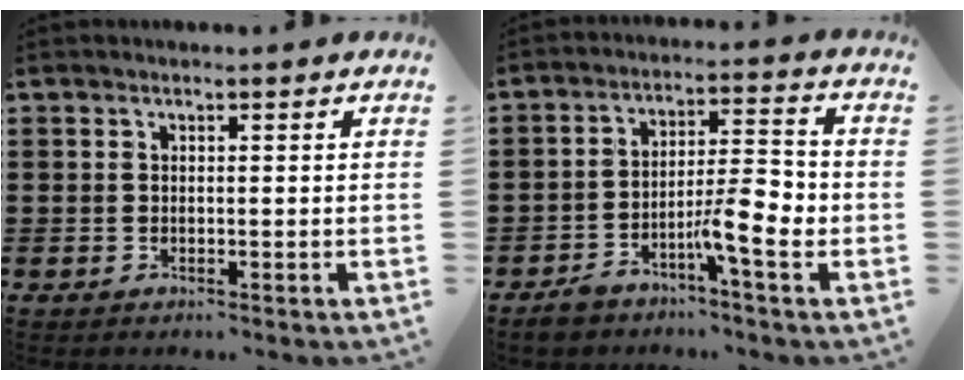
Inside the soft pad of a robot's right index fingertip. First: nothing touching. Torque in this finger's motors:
{"motor_torque": [1.62, 0.03, 0.21, 0.15]}